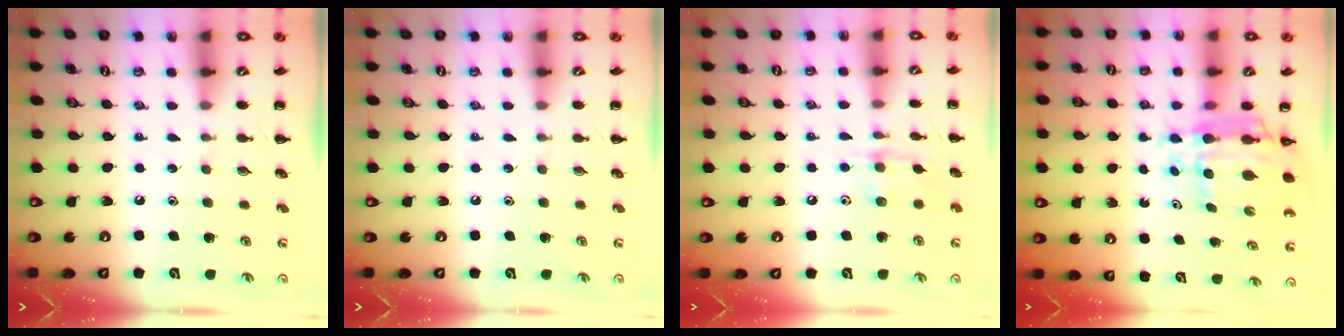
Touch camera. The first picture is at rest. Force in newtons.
{"total": 0.0}
{"total": 6.7, "press": 6.7, "slide": 0.5}
{"total": 9.1, "press": 8.4, "slide": 3.5}